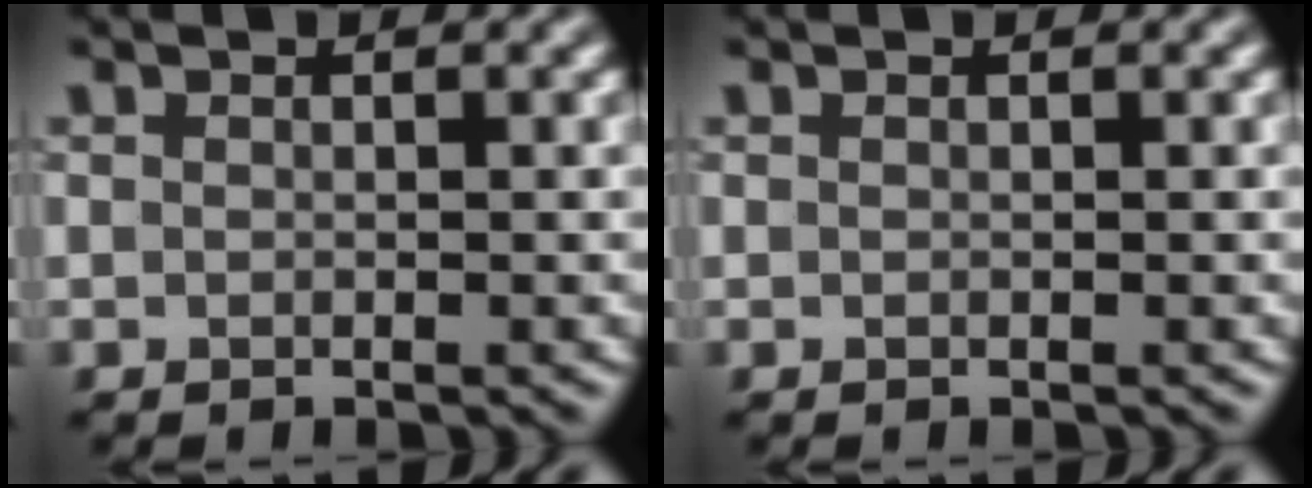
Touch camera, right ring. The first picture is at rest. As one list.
[{"total": 0.0}]